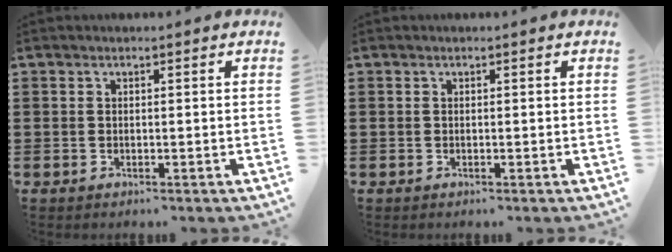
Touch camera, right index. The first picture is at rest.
{"total": 0.0}